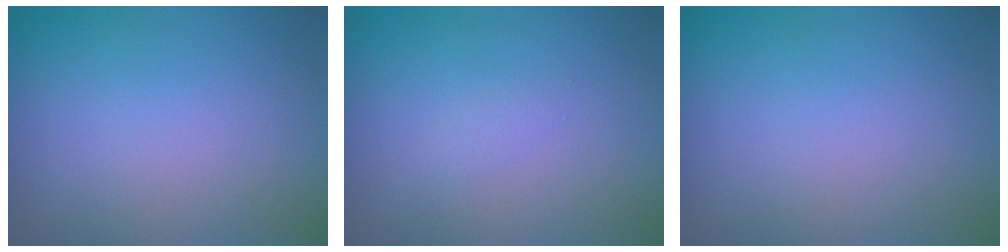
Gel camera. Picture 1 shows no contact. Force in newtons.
{"total": 0.7, "press": 0.6, "slide": 0.1}
{"total": 0.0}